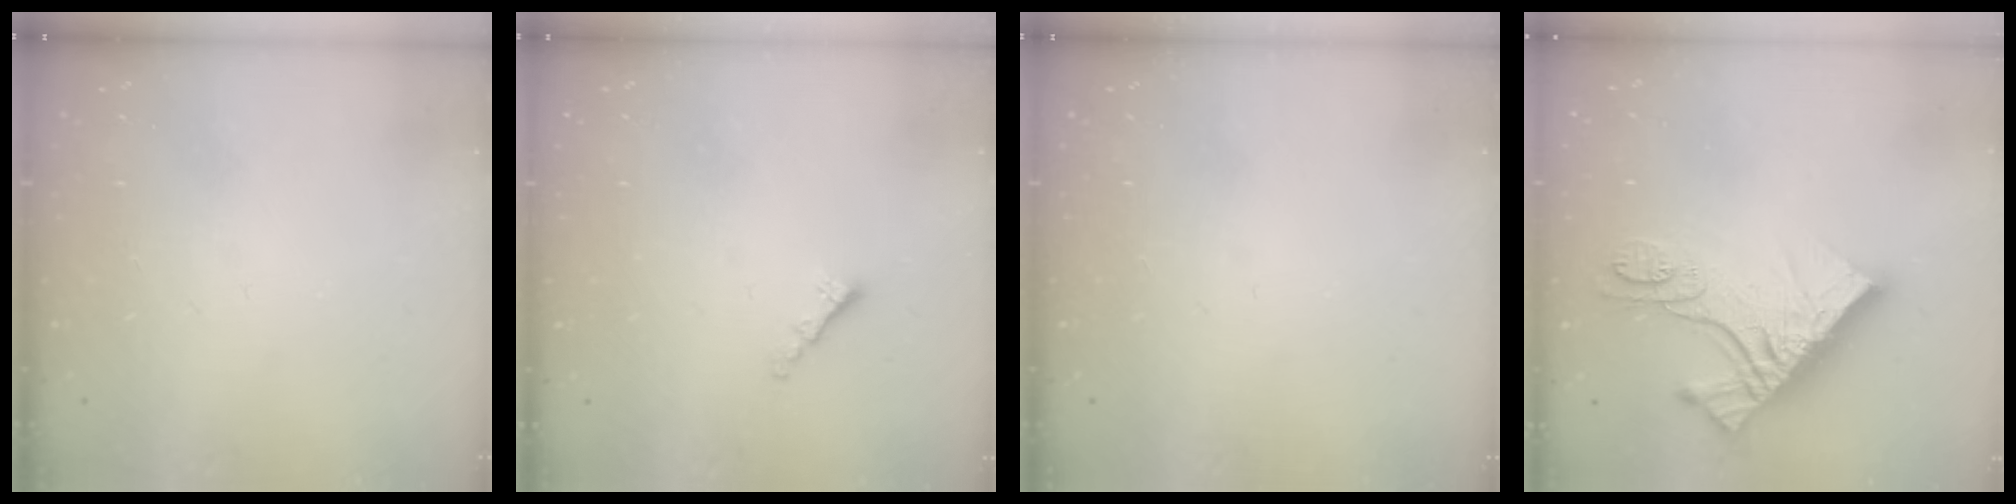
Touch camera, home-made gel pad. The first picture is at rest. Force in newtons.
{"total": 1.3, "press": 1.2, "slide": 0.5}
{"total": 0.0}
{"total": 16.3, "press": 16.3, "slide": 1.4}